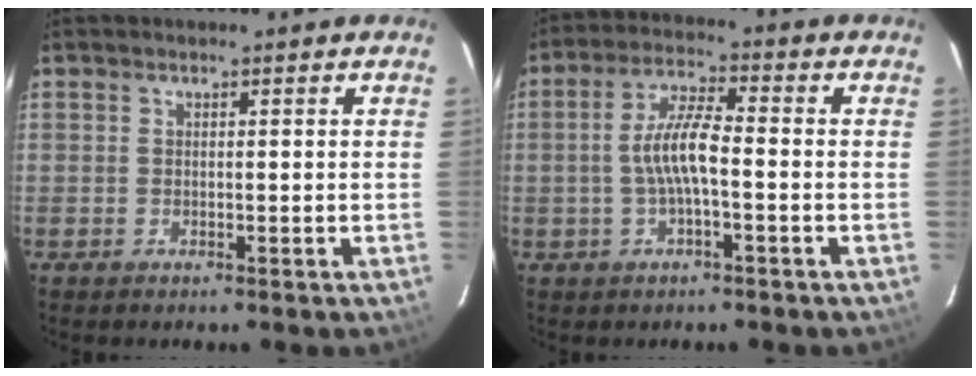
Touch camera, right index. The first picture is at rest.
{"total": 7.1, "force": [-1.4, 1.4, 6.8], "torque": [-0.138, 0.010, -0.025]}